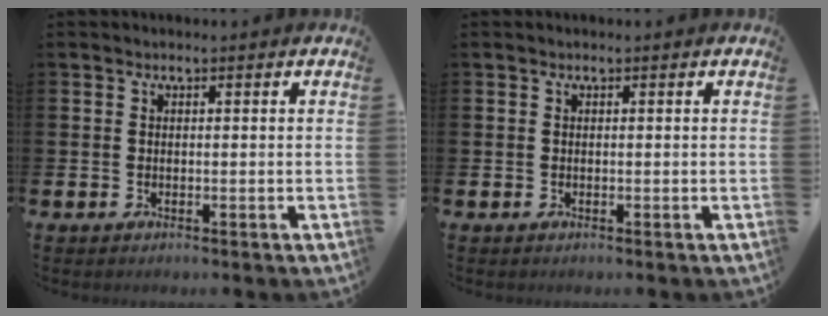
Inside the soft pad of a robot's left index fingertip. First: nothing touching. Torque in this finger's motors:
{"motor_torque": [0.00, 0.00, -0.03, 0.00]}